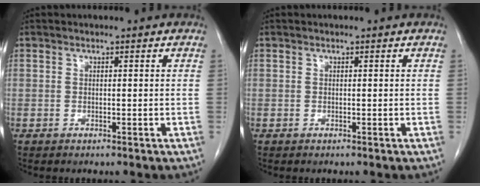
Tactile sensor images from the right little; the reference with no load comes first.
{"total": 0.0}